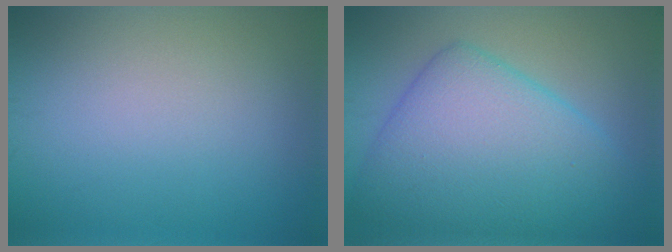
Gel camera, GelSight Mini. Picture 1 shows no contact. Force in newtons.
{"total": 9.7, "press": 9.7, "slide": 0.2}